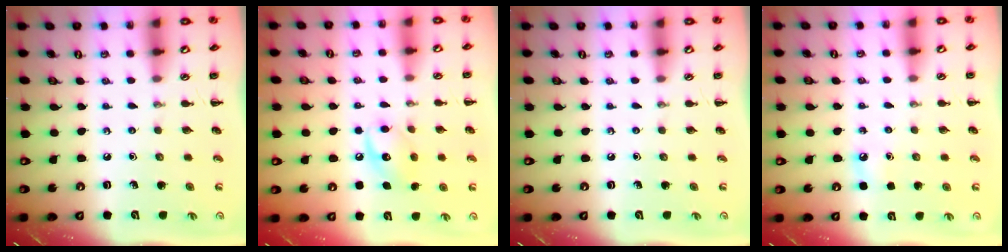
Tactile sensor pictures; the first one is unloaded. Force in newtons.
{"total": 9.7, "press": 9.7, "slide": 0.7}
{"total": 0.0}
{"total": 3.1, "press": 2.9, "slide": 1.1}